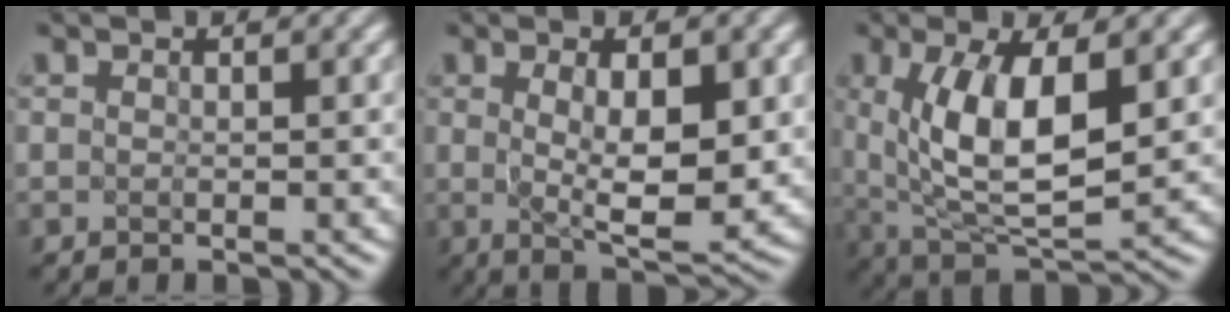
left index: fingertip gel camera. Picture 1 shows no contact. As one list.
[{"total": 6.9, "force": [0.9, 2.2, 6.5], "torque": [-0.105, -0.008, 0.019]}, {"total": 8.7, "force": [1.5, 3.5, 7.8], "torque": [-0.152, -0.011, 0.032]}]